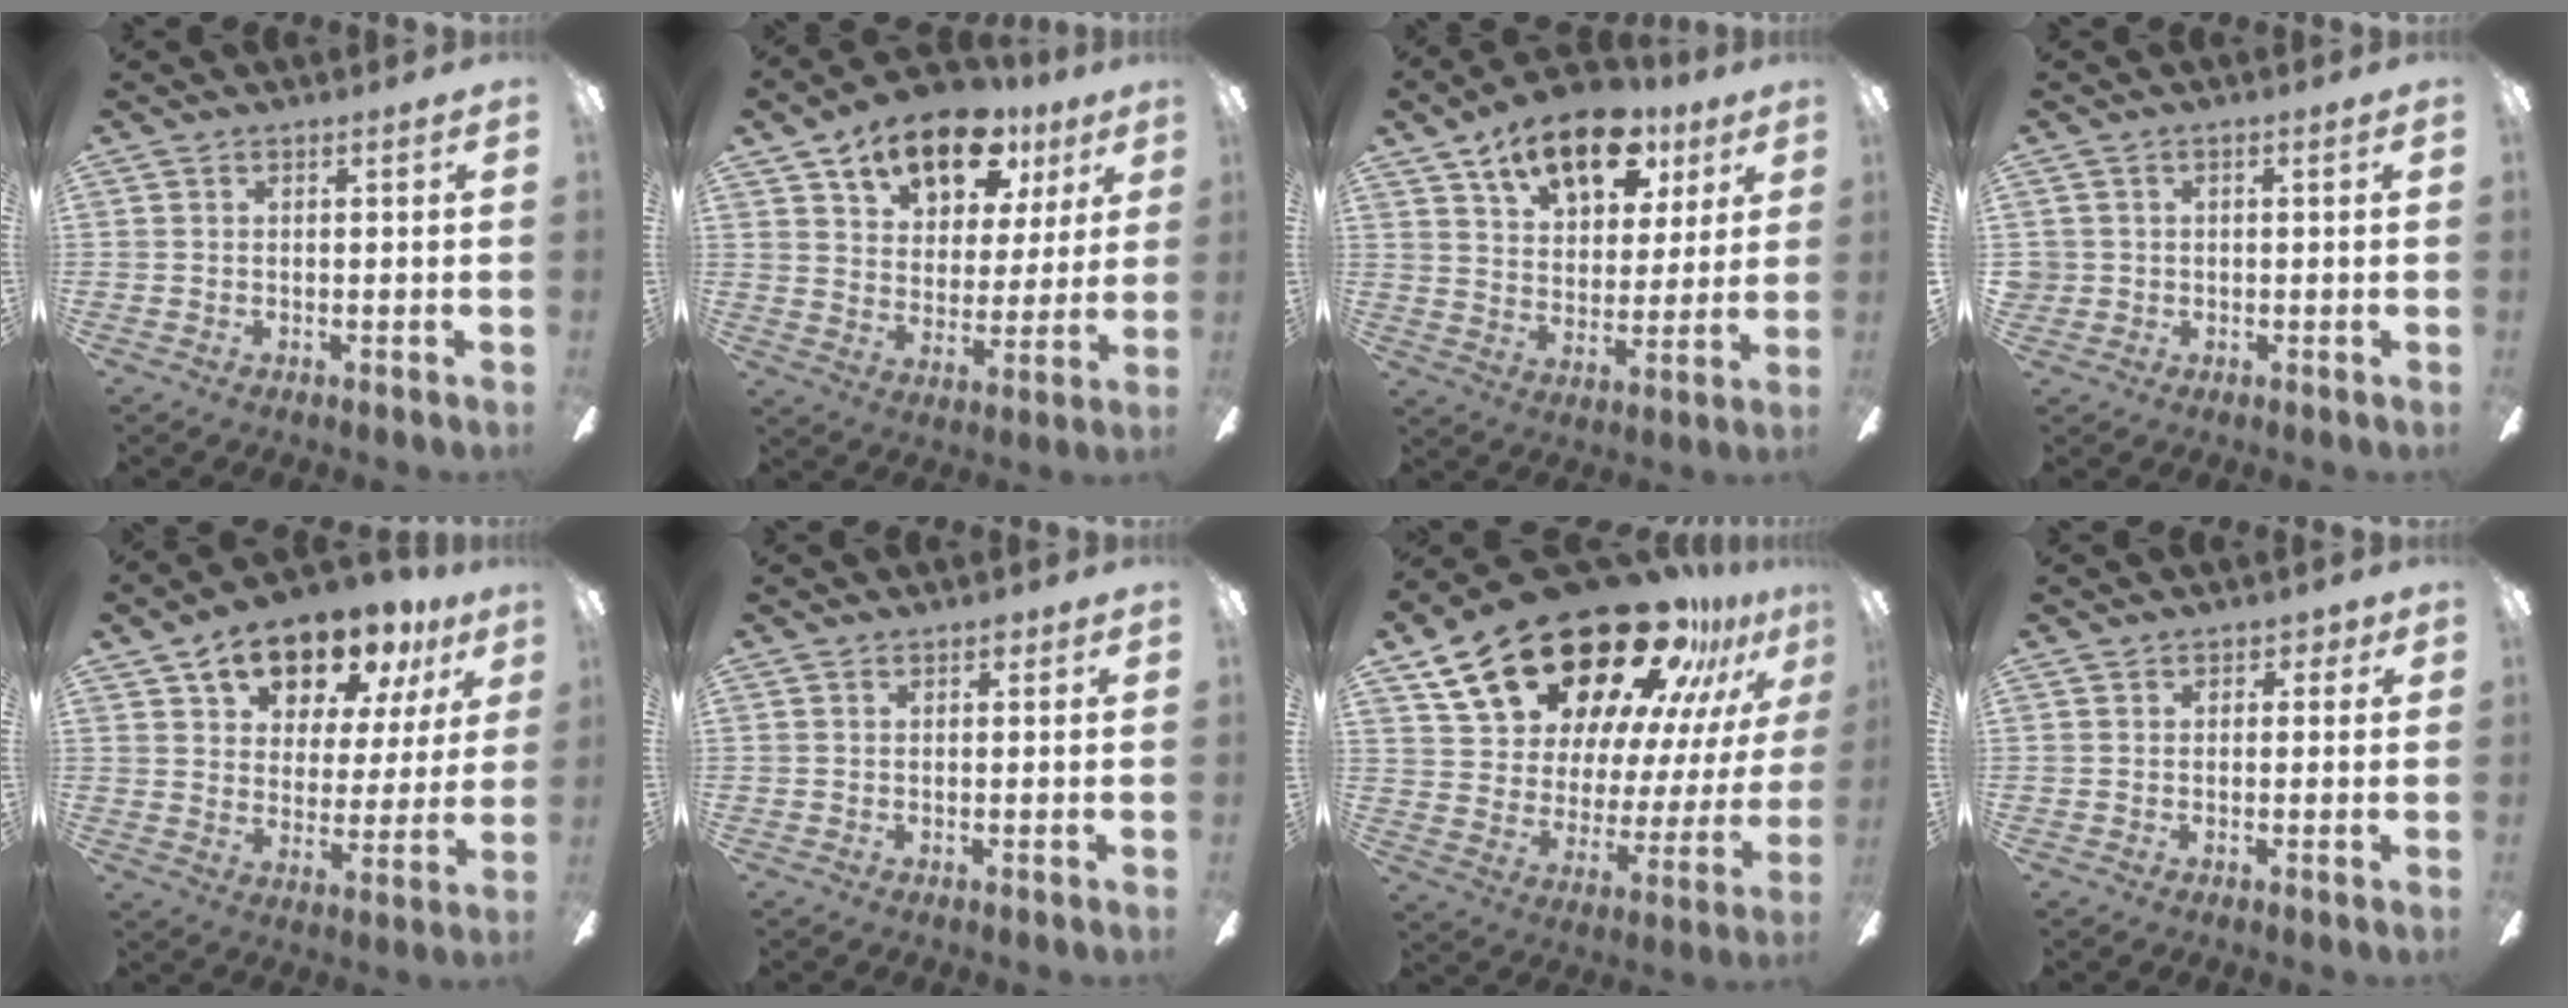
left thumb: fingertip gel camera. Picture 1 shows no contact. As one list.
[{"total": 15.8, "force": [10.5, 8.6, 8.1], "torque": [-0.120, -0.054, 0.183]}, {"total": 16.6, "force": [10.5, 8.5, 9.5], "torque": [-0.137, -0.048, 0.181]}, {"total": 1.7, "force": [0.0, 1.7, 0.3], "torque": [-0.007, 0.004, -0.002]}, {"total": 14.4, "force": [11.0, 7.1, 6.1], "torque": [-0.102, -0.065, 0.196]}, {"total": 1.0, "force": [0.6, 0.7, 0.4], "torque": [0.000, 0.001, 0.008]}, {"total": 29.6, "force": [21.5, 13.1, 15.5], "torque": [-0.259, -0.134, 0.385]}, {"total": 1.8, "force": [0.7, 1.5, 0.7], "torque": [0.003, 0.001, 0.008]}]